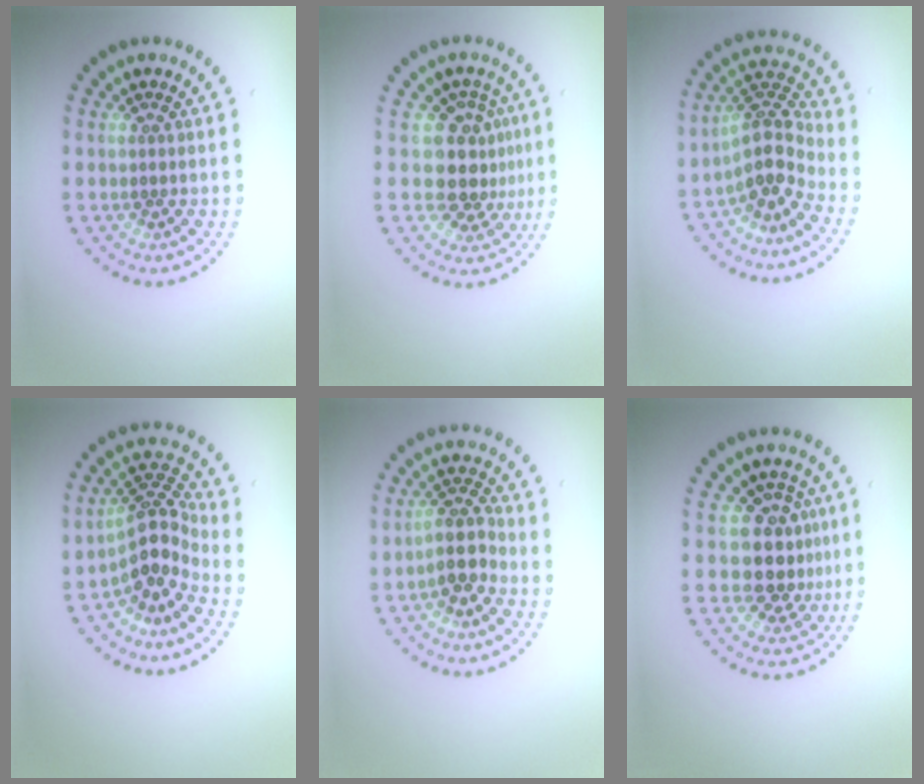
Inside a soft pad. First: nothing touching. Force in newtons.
{"total": 4.0, "press": 3.2, "slide": 2.5}
{"total": 4.0, "press": 3.3, "slide": 2.3}
{"total": 4.3, "press": 3.1, "slide": 3.0}
{"total": 3.0, "press": 2.6, "slide": 1.5}
{"total": 3.8, "press": 3.1, "slide": 2.3}